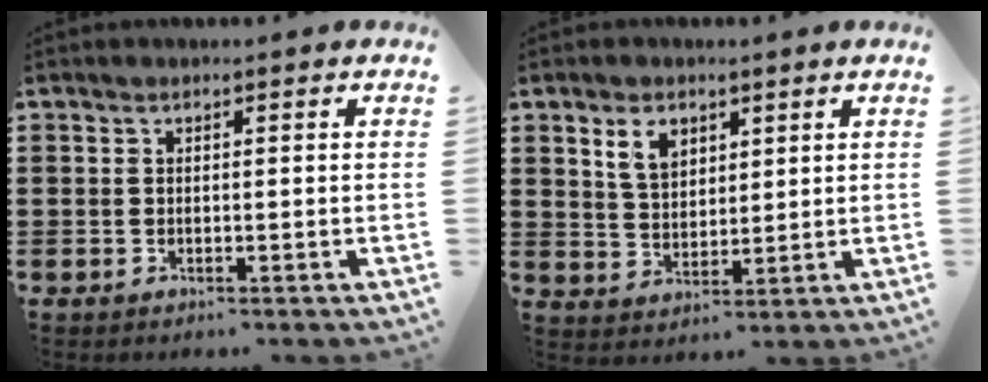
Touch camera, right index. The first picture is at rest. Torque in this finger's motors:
{"motor_torque": [1.42, 0.71, 0.37, 0.07]}